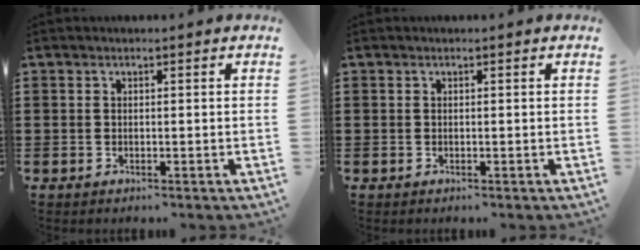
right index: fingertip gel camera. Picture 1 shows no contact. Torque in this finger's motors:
{"motor_torque": [-0.03, 0.03, 0.00, 0.00]}